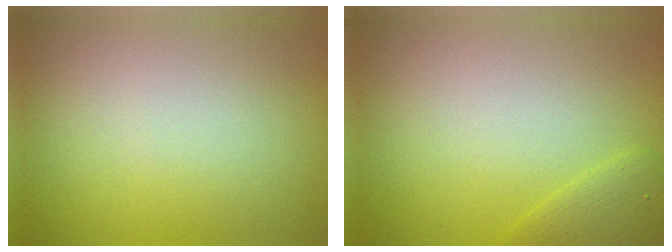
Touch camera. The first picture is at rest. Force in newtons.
{"total": 1.9, "press": 1.9, "slide": 0.1}